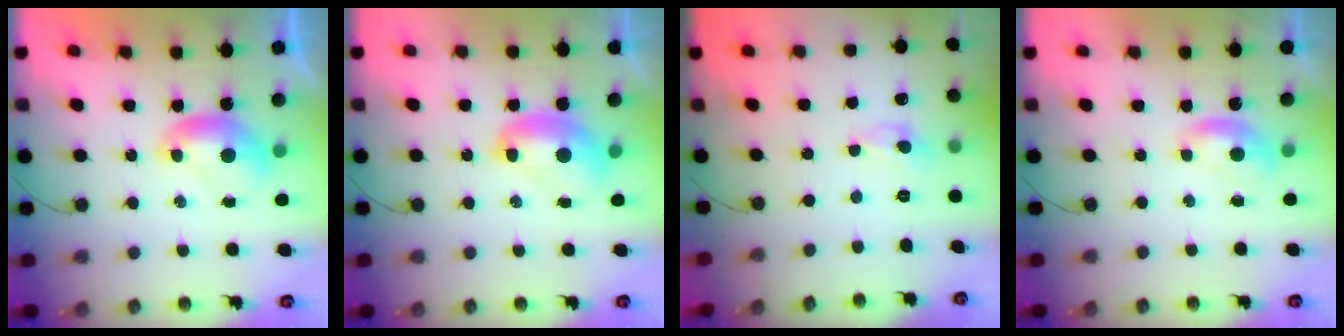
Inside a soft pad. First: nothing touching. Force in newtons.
{"total": 2.4, "press": 2.4, "slide": 0.3}
{"total": 0.0}
{"total": 0.5, "press": 0.4, "slide": 0.4}